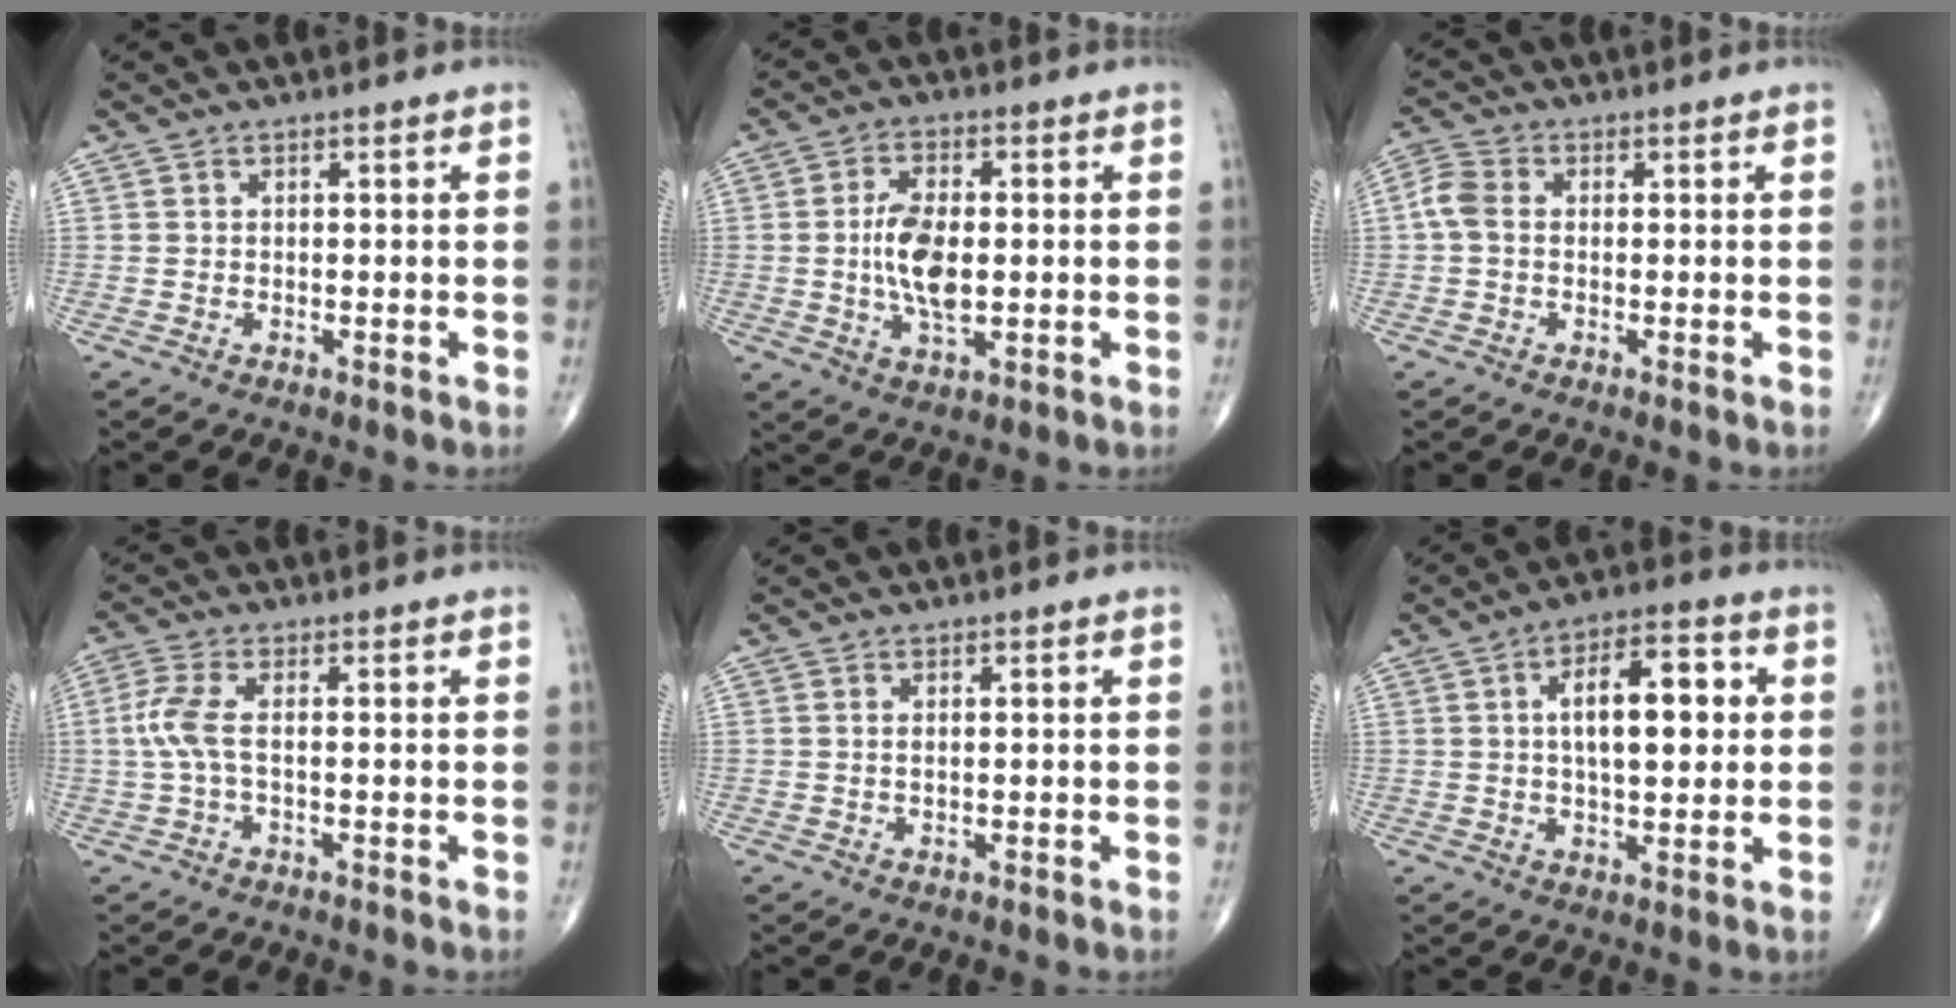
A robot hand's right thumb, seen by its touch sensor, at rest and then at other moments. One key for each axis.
{"total": 9.2, "fx": -0.2, "fy": 4.4, "fz": 8.1, "tx": -0.153, "ty": -0.003, "tz": -0.003}
{"total": 4.1, "fx": -0.1, "fy": 2.9, "fz": 2.9, "tx": -0.068, "ty": 0.011, "tz": -0.012}
{"total": 4.9, "fx": -0.1, "fy": 1.2, "fz": 4.8, "tx": -0.138, "ty": 0.007, "tz": -0.008}
{"total": 0.8, "fx": 0.3, "fy": 0.3, "fz": 0.7, "tx": -0.018, "ty": 0.001, "tz": 0.007}
{"total": 12.4, "fx": 2.1, "fy": 5.6, "fz": 10.8, "tx": -0.148, "ty": 0.010, "tz": 0.030}